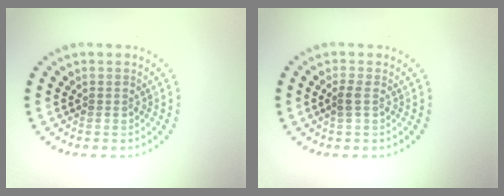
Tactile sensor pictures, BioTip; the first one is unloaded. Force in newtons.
{"total": 0.9, "press": 0.8, "slide": 0.4}